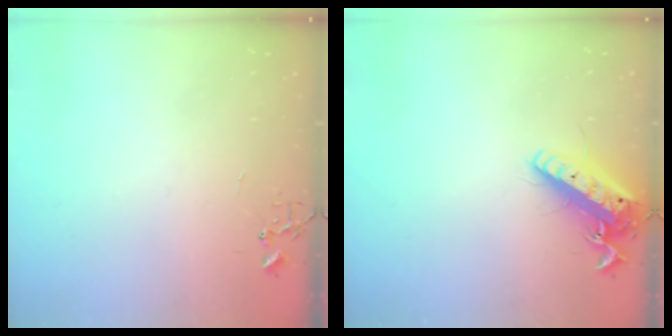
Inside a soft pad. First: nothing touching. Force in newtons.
{"total": 15.2, "press": 14.9, "slide": 3.0}